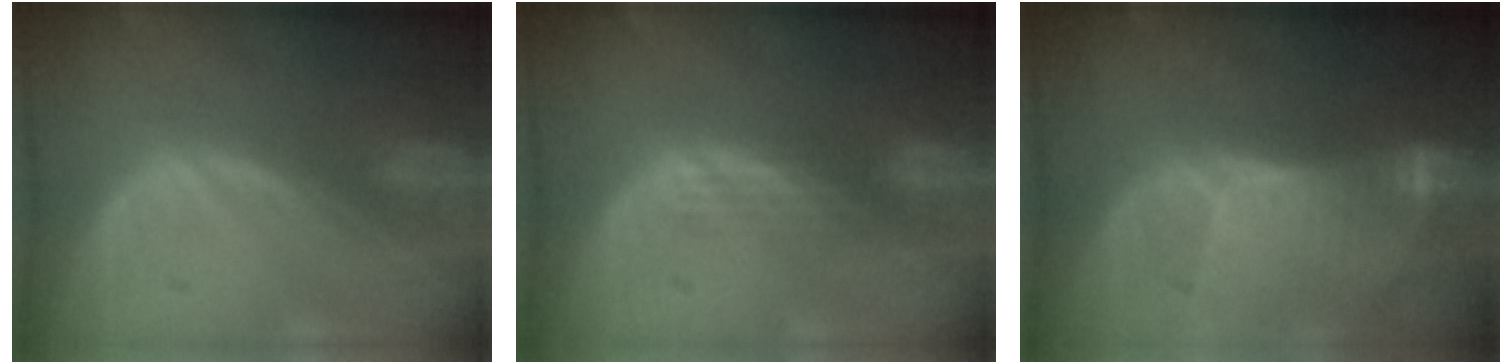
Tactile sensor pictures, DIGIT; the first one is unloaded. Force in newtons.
{"total": 2.2, "press": 2.2, "slide": 0.2}
{"total": 8.5, "press": 7.7, "slide": 3.6}